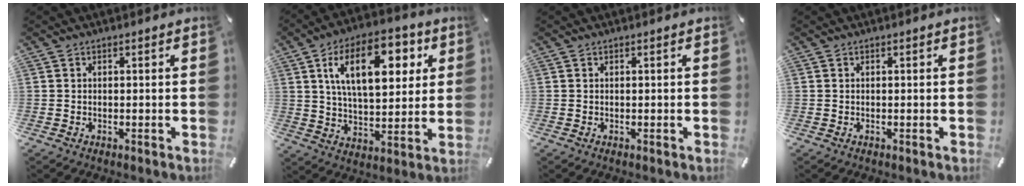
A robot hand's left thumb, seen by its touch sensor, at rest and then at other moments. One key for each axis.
{"total": 18.5, "fx": 7.0, "fy": 9.9, "fz": 14.0, "tx": -0.216, "ty": -0.002, "tz": 0.113}
{"total": 0.0}
{"total": 0.0}